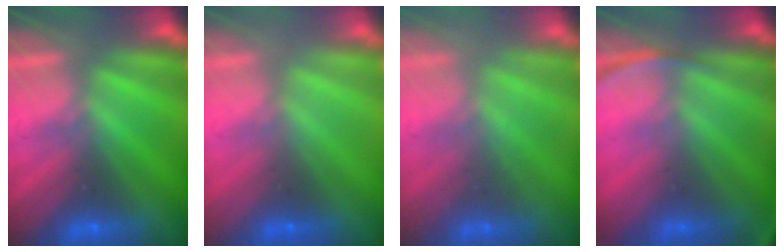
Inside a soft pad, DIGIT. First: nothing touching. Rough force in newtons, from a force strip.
{"total": 3.3}
{"total": 2.1}
{"total": 2.4}